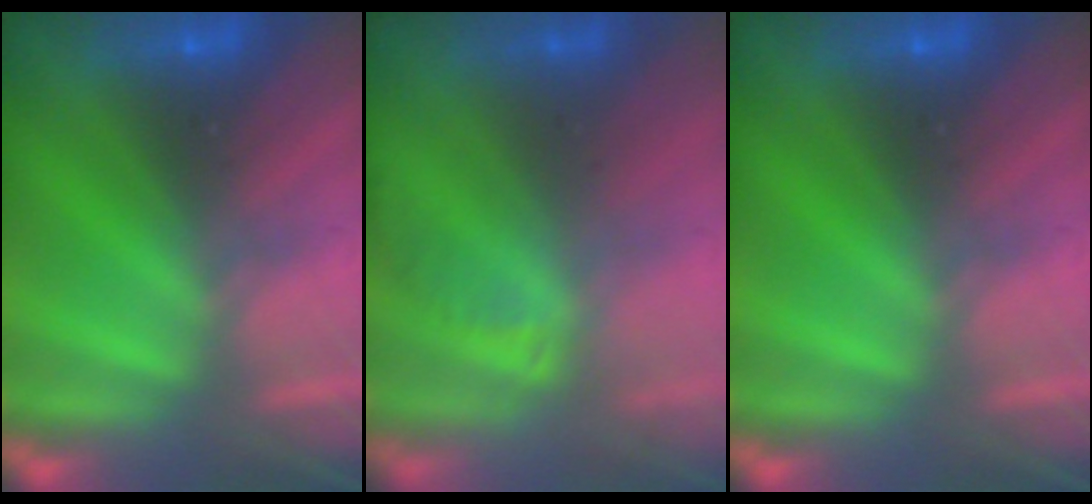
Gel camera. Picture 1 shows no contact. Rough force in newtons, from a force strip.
{"total": 1.1}
{"total": 0.0}